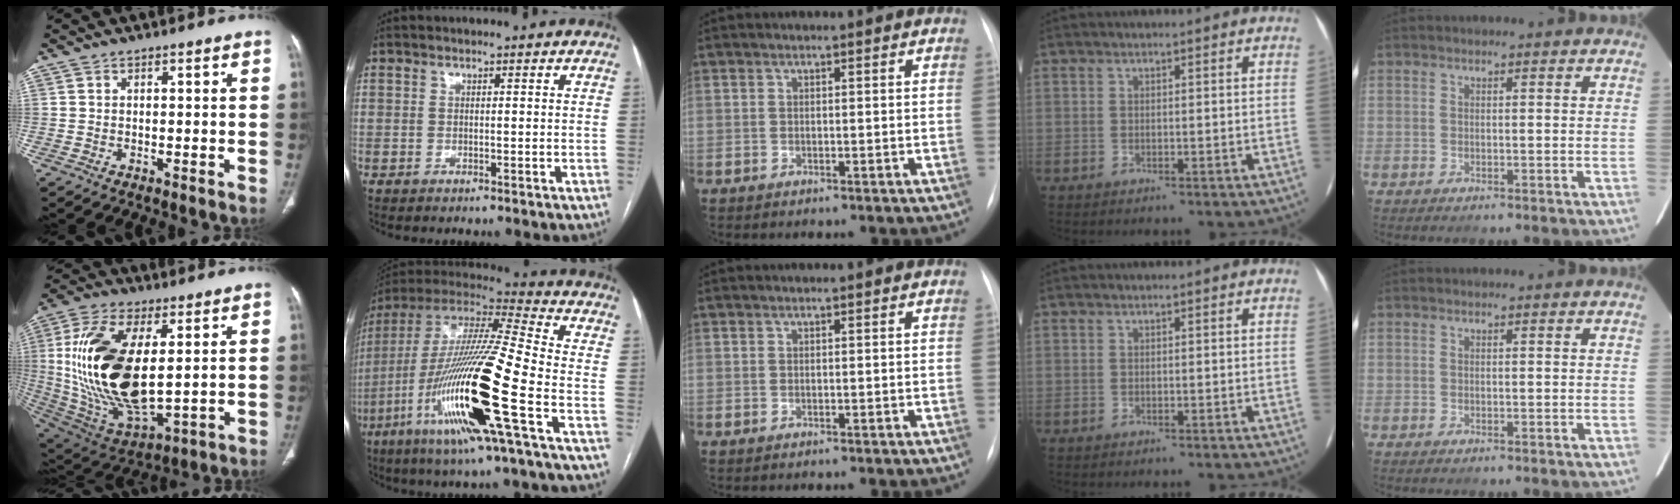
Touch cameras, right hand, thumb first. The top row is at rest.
{"thumb": {"total": 24.4, "force": [3.0, 11.5, 21.2], "torque": [-0.427, -0.022, 0.067]}, "index": {"total": 24.5, "force": [-8.2, 0.9, 23.1], "torque": [-0.466, -0.034, -0.158]}}